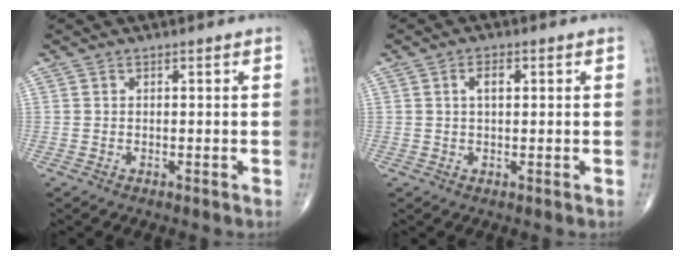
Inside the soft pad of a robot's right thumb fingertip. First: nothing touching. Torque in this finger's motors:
{"motor_torque": [0.08, 1.13, 0.22, -0.07, 0.08]}